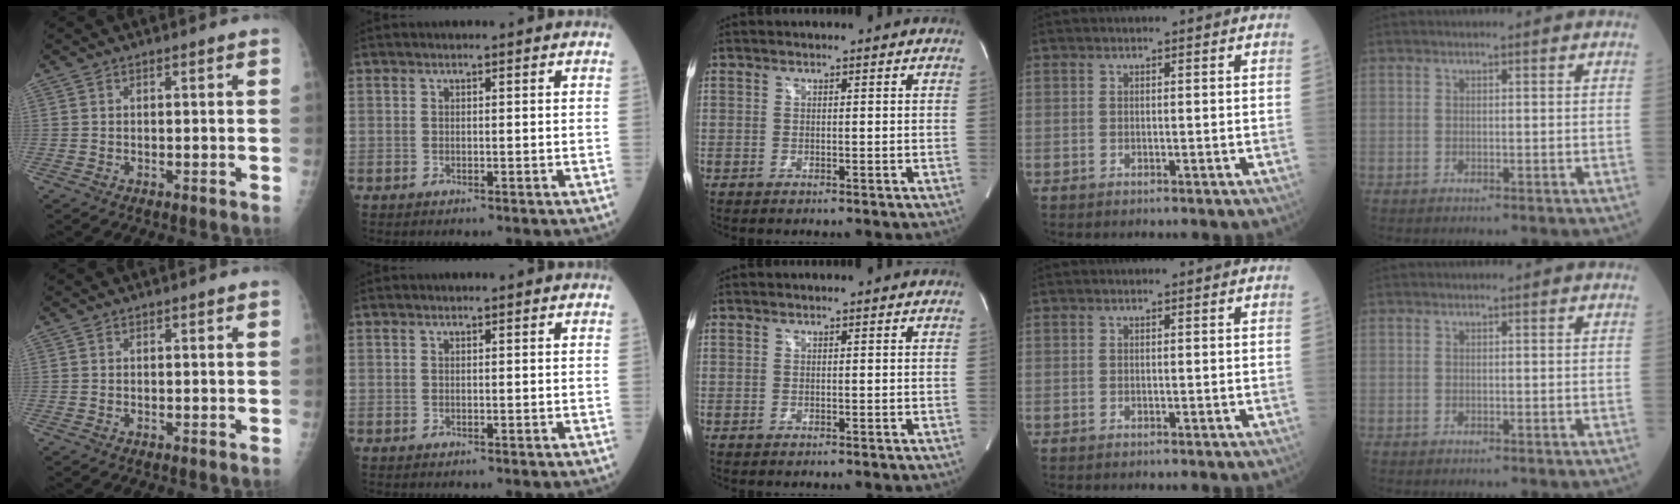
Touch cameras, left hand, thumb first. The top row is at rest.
{}